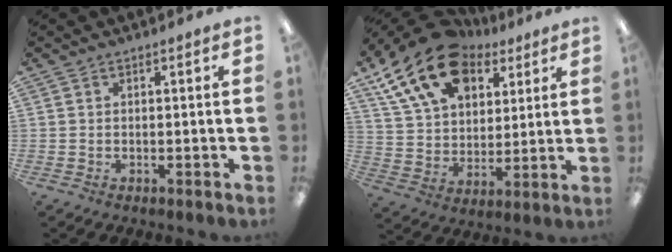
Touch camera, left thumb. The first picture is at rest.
{"total": 20.0, "force": [11.6, 12.6, 10.2], "torque": [-0.187, -0.049, 0.214]}